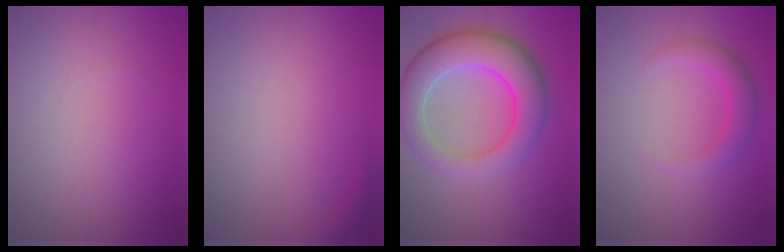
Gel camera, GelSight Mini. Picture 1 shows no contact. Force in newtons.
{"total": 0.7, "press": 0.7, "slide": 0.1}
{"total": 8.0, "press": 8.0, "slide": 0.3}
{"total": 2.8, "press": 2.8, "slide": 0.2}